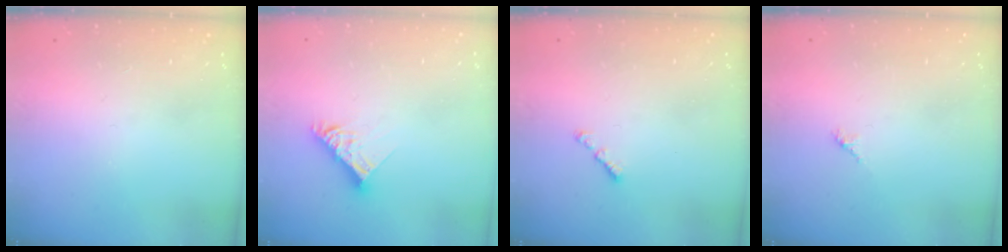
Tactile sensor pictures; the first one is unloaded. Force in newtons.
{"total": 9.8, "press": 9.8, "slide": 0.8}
{"total": 1.0, "press": 0.9, "slide": 0.5}
{"total": 1.7, "press": 1.6, "slide": 0.5}